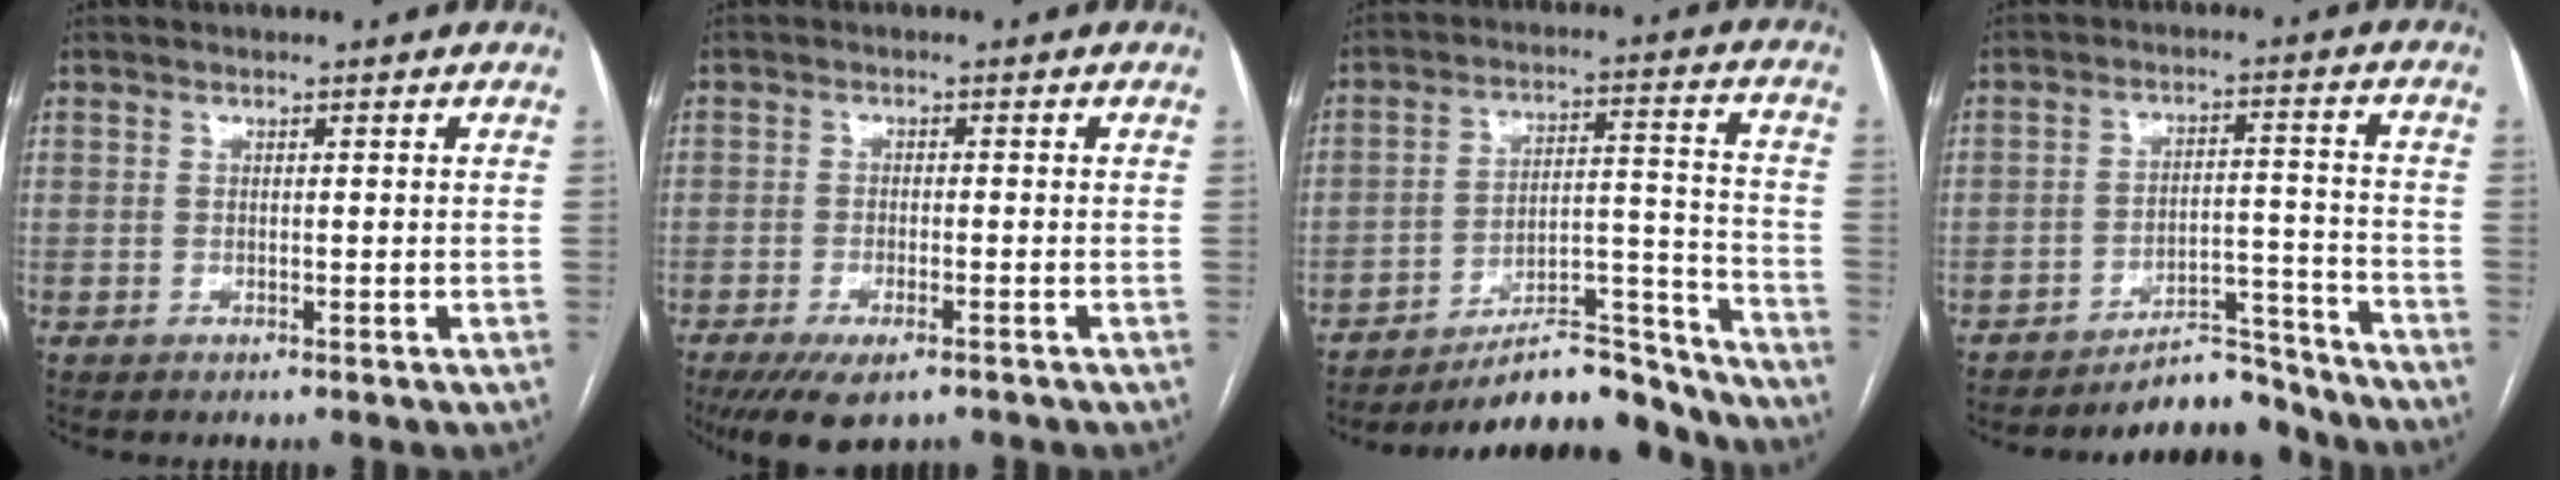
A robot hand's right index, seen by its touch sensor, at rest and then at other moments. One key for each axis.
{"total": 7.0, "fx": -4.7, "fy": 2.2, "fz": 4.7, "tx": -0.076, "ty": -0.013, "tz": -0.076}
{"total": 15.3, "fx": -14.4, "fy": 2.7, "fz": 4.5, "tx": -0.052, "ty": 0.047, "tz": -0.223}
{"total": 8.0, "fx": -7.7, "fy": 1.9, "fz": 0.9, "tx": 0.002, "ty": 0.041, "tz": -0.123}